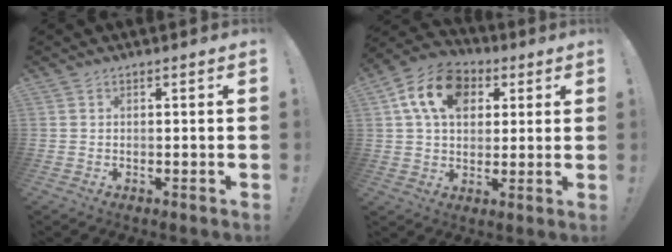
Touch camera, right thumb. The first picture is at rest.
{"total": 15.5, "force": [5.4, 11.1, 9.3], "torque": [-0.146, -0.004, 0.104]}